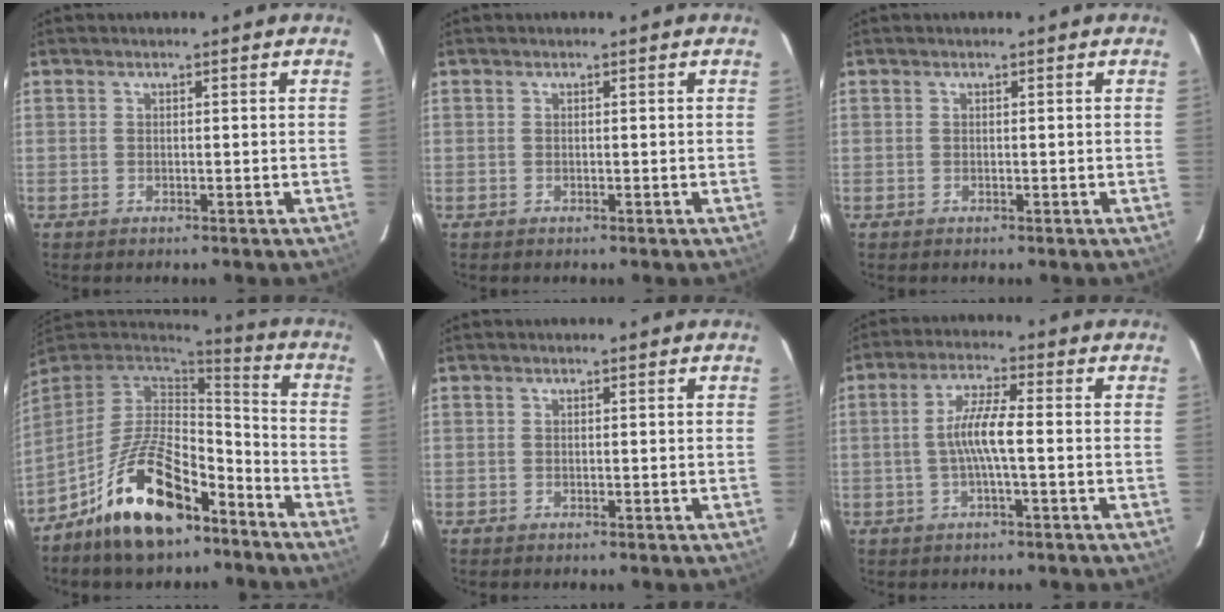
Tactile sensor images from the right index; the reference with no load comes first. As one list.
[{"total": 0.0}, {"total": 0.0}, {"total": 18.9, "force": [-11.5, 8.5, 12.4], "torque": [-0.245, 0.009, -0.196]}, {"total": 0.0}, {"total": 6.2, "force": [-0.9, 0.4, 6.1], "torque": [-0.121, 0.006, -0.018]}]